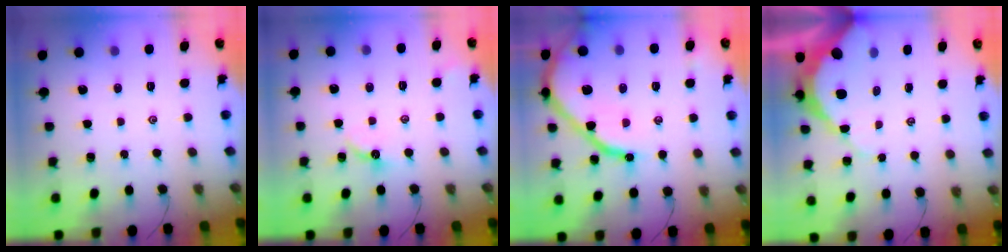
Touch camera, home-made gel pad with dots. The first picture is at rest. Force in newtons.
{"total": 5.4, "press": 5.4, "slide": 0.6}
{"total": 16.4, "press": 16.3, "slide": 1.4}
{"total": 8.7, "press": 8.6, "slide": 0.7}